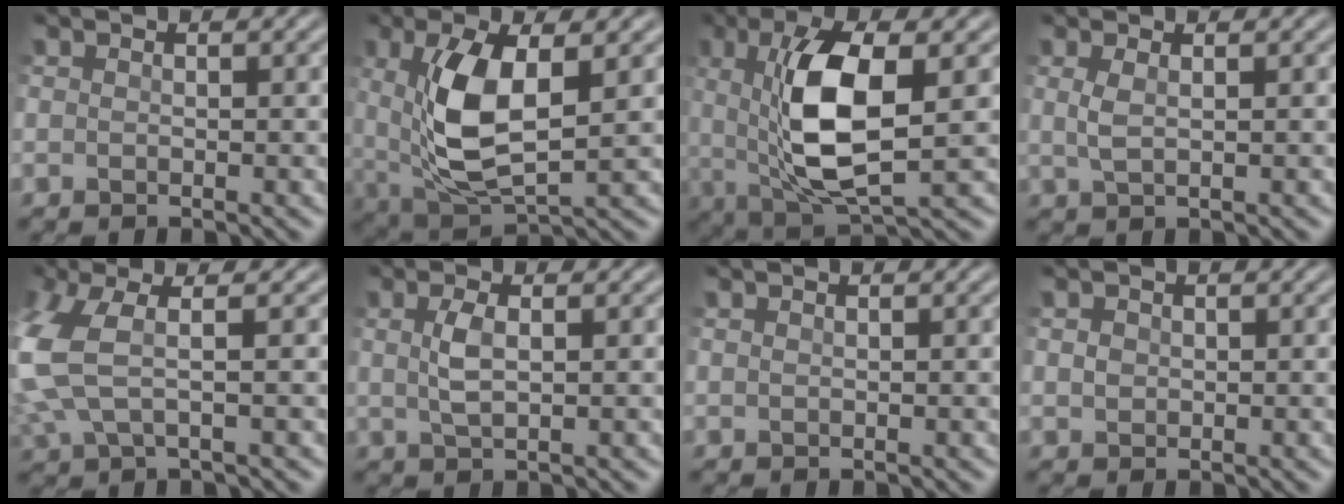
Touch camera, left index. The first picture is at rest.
{"total": 7.9, "force": [1.1, 3.3, 7.1], "torque": [-0.153, -0.005, 0.023]}
{"total": 9.0, "force": [0.8, 3.1, 8.4], "torque": [-0.161, -0.003, 0.014]}
{"total": 1.5, "force": [0.3, 0.5, 1.4], "torque": [-0.036, 0.001, 0.008]}
{"total": 7.2, "force": [0.2, 3.4, 6.3], "torque": [-0.176, 0.000, 0.000]}
{"total": 2.2, "force": [0.3, 0.7, 2.1], "torque": [-0.048, 0.001, 0.008]}
{"total": 0.0}
{"total": 0.9, "force": [0.1, 0.8, 0.4], "torque": [-0.008, -0.001, 0.001]}